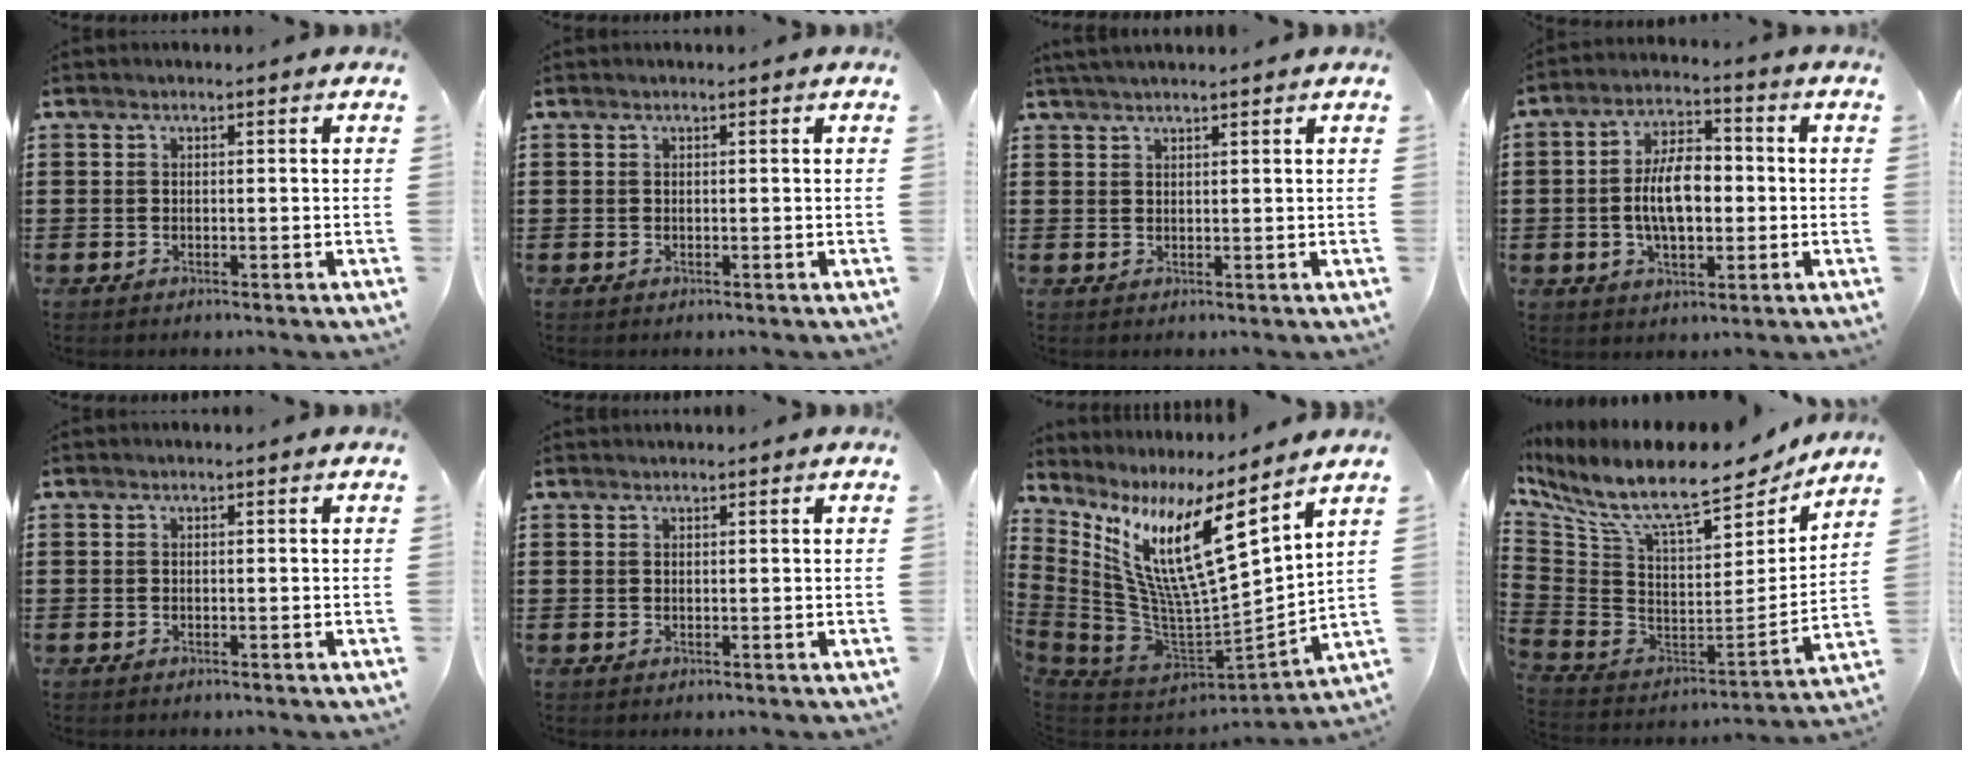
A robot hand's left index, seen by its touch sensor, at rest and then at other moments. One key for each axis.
{"total": 0.0}
{"total": 1.8, "fx": 1.7, "fy": -0.1, "fz": 0.5, "tx": -0.014, "ty": 0.001, "tz": 0.032}
{"total": 8.5, "fx": -0.6, "fy": 4.3, "fz": 7.3, "tx": -0.139, "ty": 0.005, "tz": -0.016}
{"total": 0.0}
{"total": 0.7, "fx": 0.7, "fy": 0.0, "fz": 0.1, "tx": -0.004, "ty": -0.001, "tz": 0.014}
{"total": 15.2, "fx": 6.8, "fy": 3.4, "fz": 13.2, "tx": -0.291, "ty": -0.050, "tz": 0.104}
{"total": 11.9, "fx": 9.2, "fy": 2.7, "fz": 7.1, "tx": -0.161, "ty": -0.072, "tz": 0.154}